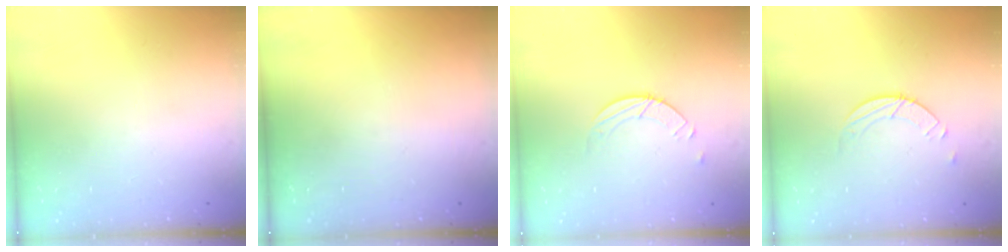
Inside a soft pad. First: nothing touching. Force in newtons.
{"total": 0.0}
{"total": 2.5, "press": 2.4, "slide": 0.2}
{"total": 2.5, "press": 2.4, "slide": 0.2}